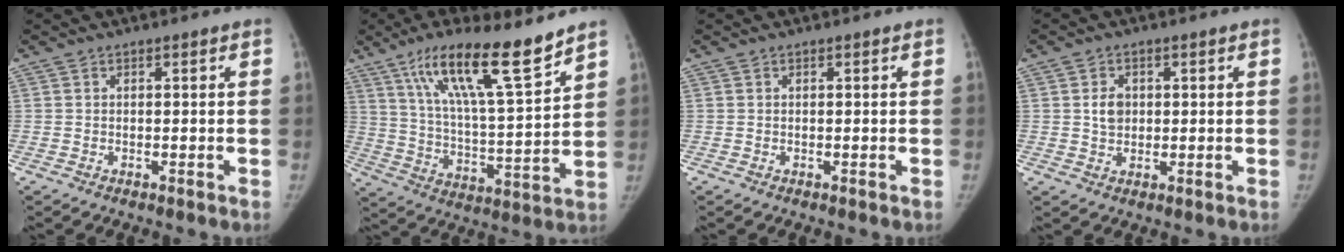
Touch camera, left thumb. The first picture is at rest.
{"total": 18.4, "force": [12.6, 2.8, 13.0], "torque": [-0.204, -0.065, 0.222]}
{"total": 0.0}
{"total": 3.5, "force": [0.7, 2.8, 2.1], "torque": [-0.020, -0.002, 0.013]}